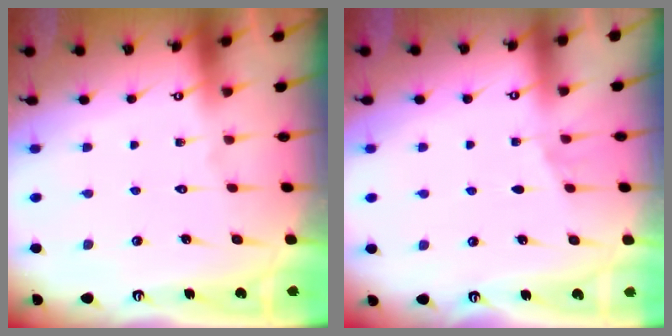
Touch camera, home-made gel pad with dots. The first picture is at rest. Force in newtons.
{"total": 4.2, "press": 3.5, "slide": 2.3}